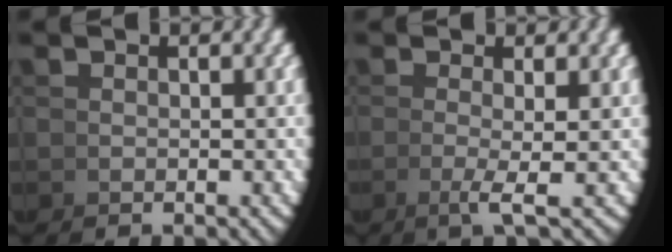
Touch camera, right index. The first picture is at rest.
{"total": 2.1, "force": [0.0, -0.3, 2.1], "torque": [-0.046, -0.010, 0.002]}